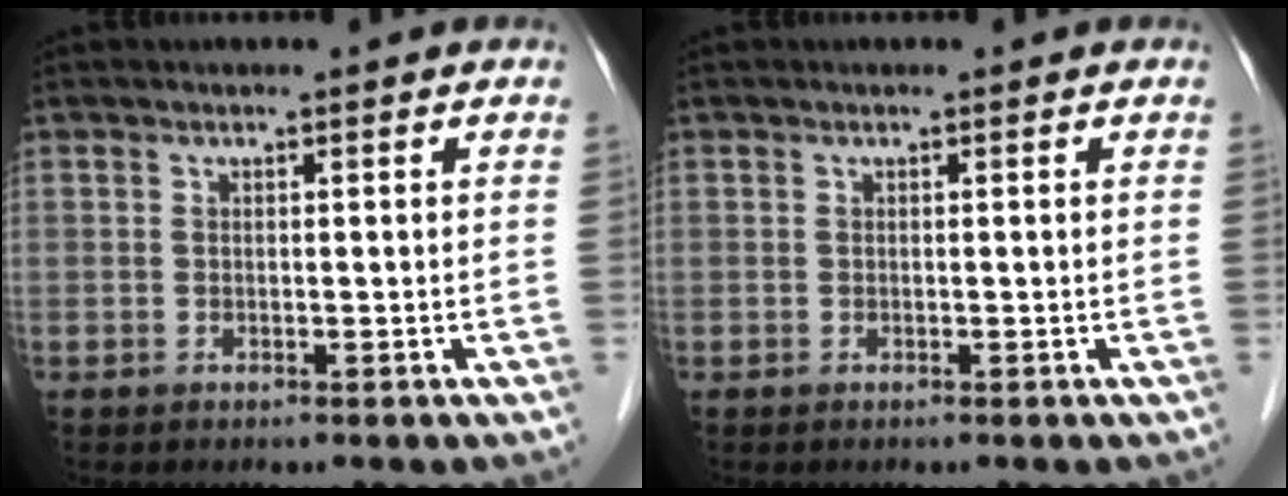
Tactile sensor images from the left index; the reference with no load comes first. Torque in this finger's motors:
{"motor_torque": [-0.04, 0.04, 0.00, 0.00]}